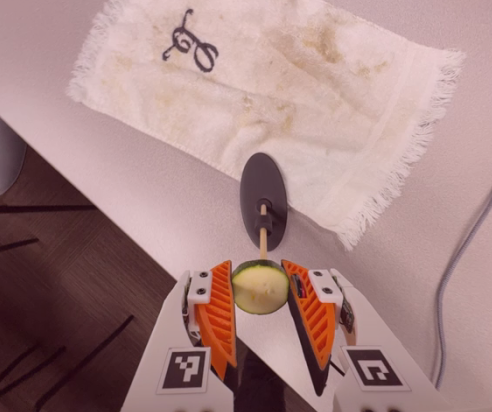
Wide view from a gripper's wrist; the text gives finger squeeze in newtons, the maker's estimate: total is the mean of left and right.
{"total": 9.3, "left": 9.0, "right": 9.6}